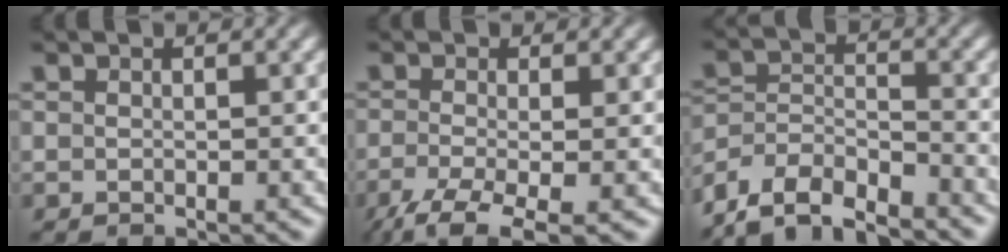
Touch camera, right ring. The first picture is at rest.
{"total": 6.6, "force": [-4.8, 2.6, 3.8], "torque": [-0.076, -0.043, -0.058]}
{"total": 9.4, "force": [-6.6, 5.9, 3.0], "torque": [-0.087, -0.047, -0.104]}